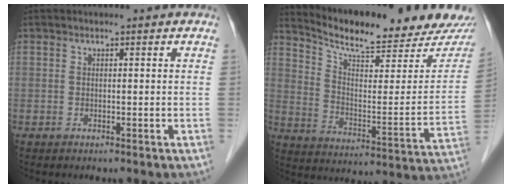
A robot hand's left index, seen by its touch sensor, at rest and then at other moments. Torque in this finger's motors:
{"motor_torque": [0.27, -0.44, 0.14, 0.04]}